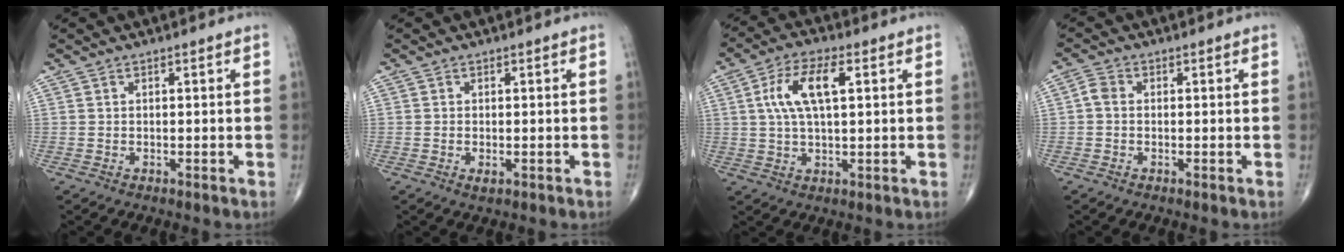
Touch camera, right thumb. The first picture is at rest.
{"total": 1.1, "force": [-0.4, 0.5, 0.9], "torque": [-0.015, -0.003, -0.006]}
{"total": 9.6, "force": [2.4, 4.0, 8.4], "torque": [-0.169, 0.013, 0.042]}
{"total": 2.2, "force": [-0.2, 1.6, 1.4], "torque": [-0.024, 0.006, -0.012]}